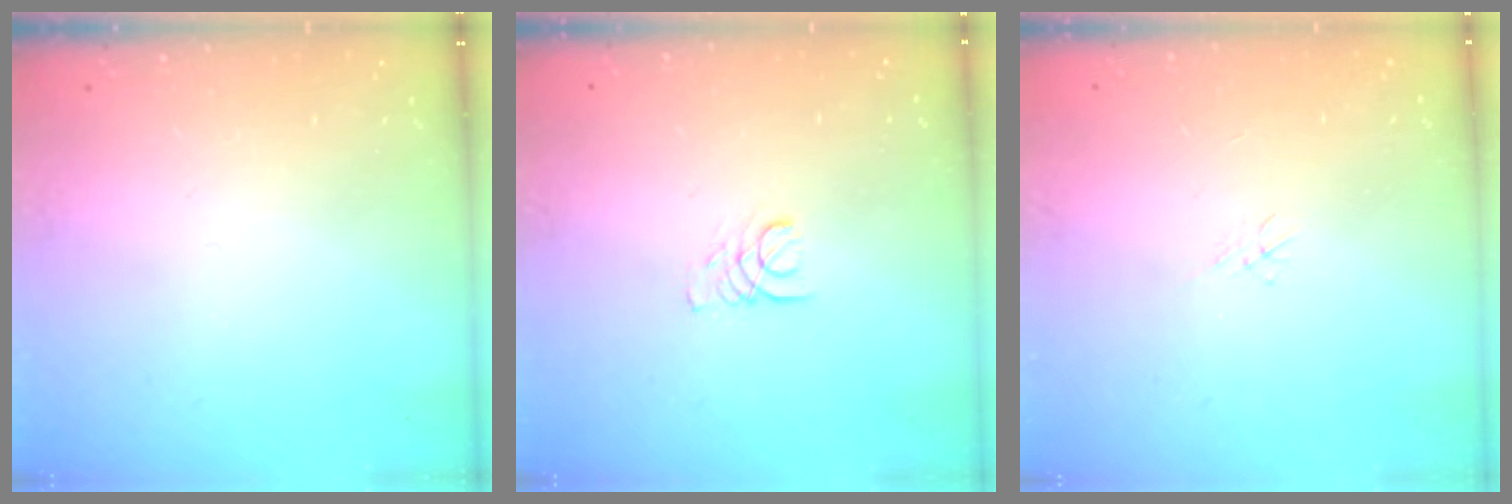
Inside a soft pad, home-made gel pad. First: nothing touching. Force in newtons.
{"total": 1.6, "press": 1.6, "slide": 0.1}
{"total": 1.2, "press": 1.1, "slide": 0.3}